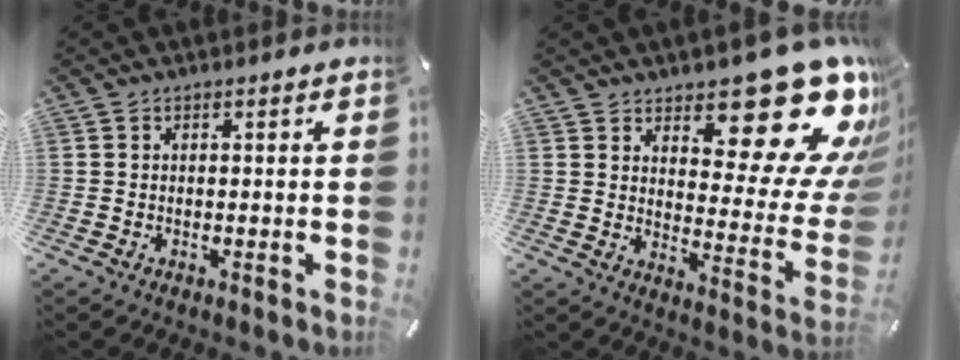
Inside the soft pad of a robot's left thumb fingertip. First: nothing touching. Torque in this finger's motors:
{"motor_torque": [3.22, 1.78, 1.40, -1.37, 0.26]}